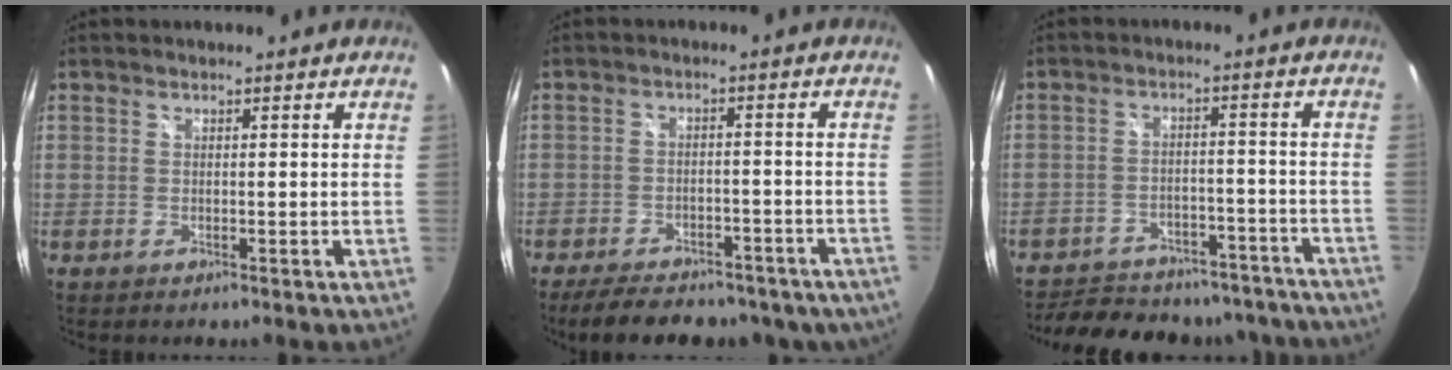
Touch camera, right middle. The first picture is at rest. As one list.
[{"total": 16.8, "force": [-13.3, 6.8, 7.7], "torque": [-0.156, -0.007, -0.168]}, {"total": 23.8, "force": [-20.5, 8.9, 8.1], "torque": [-0.174, 0.028, -0.251]}]